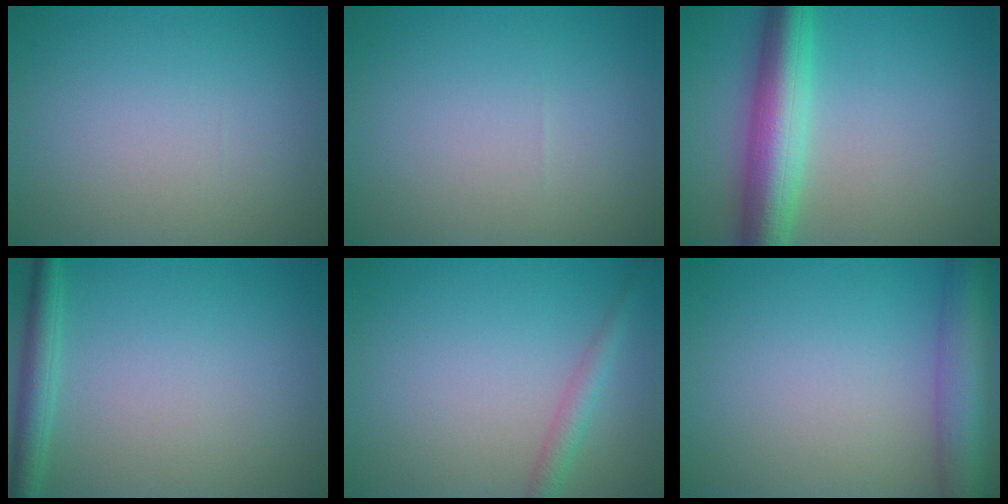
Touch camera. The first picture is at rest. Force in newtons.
{"total": 0.0}
{"total": 7.2, "press": 7.2, "slide": 0.0}
{"total": 2.5, "press": 2.5, "slide": 0.1}
{"total": 2.0, "press": 2.0, "slide": 0.1}
{"total": 6.7, "press": 6.7, "slide": 0.4}